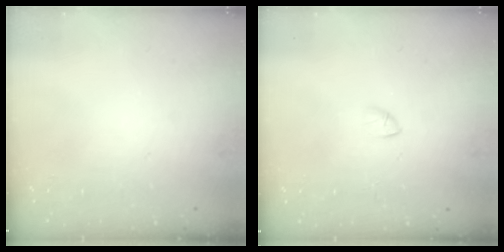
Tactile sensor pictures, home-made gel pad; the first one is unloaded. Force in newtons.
{"total": 1.5, "press": 1.4, "slide": 0.4}